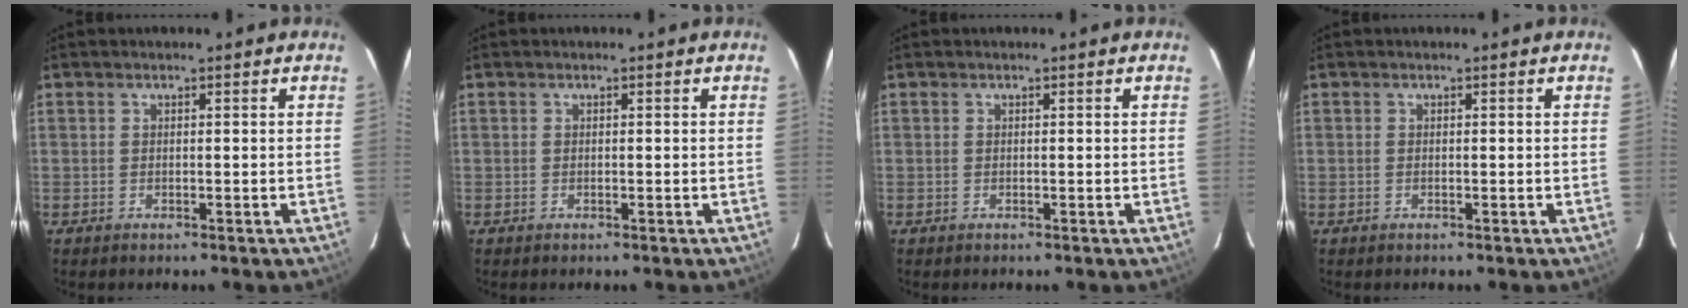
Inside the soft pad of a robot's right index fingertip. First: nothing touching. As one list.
[{"total": 0.0}, {"total": 0.0}, {"total": 0.0}]